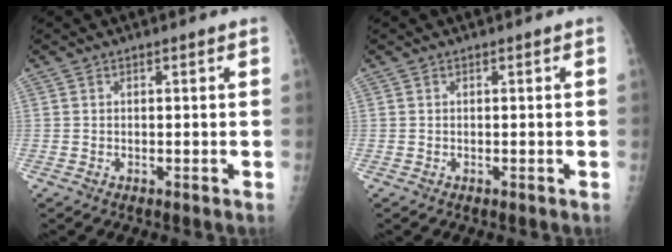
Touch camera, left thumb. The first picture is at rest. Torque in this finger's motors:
{"motor_torque": [0.00, 0.00, -0.17, -0.17, 0.00]}